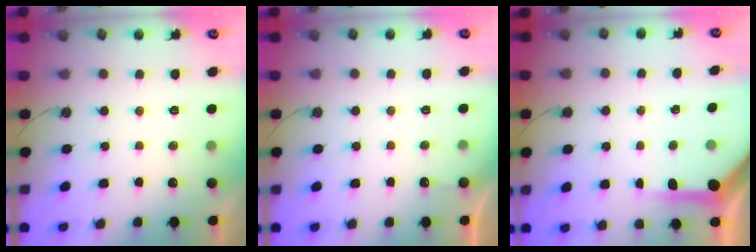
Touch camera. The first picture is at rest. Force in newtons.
{"total": 2.3, "press": 2.3, "slide": 0.3}
{"total": 5.6, "press": 5.6, "slide": 0.2}